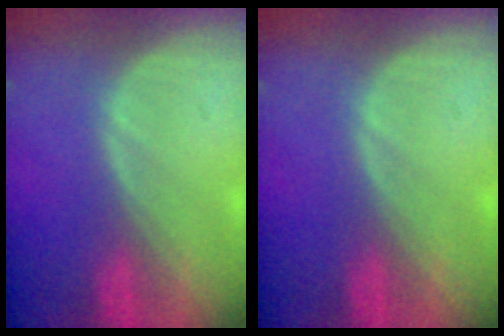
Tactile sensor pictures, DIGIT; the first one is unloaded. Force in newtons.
{"total": 0.0}